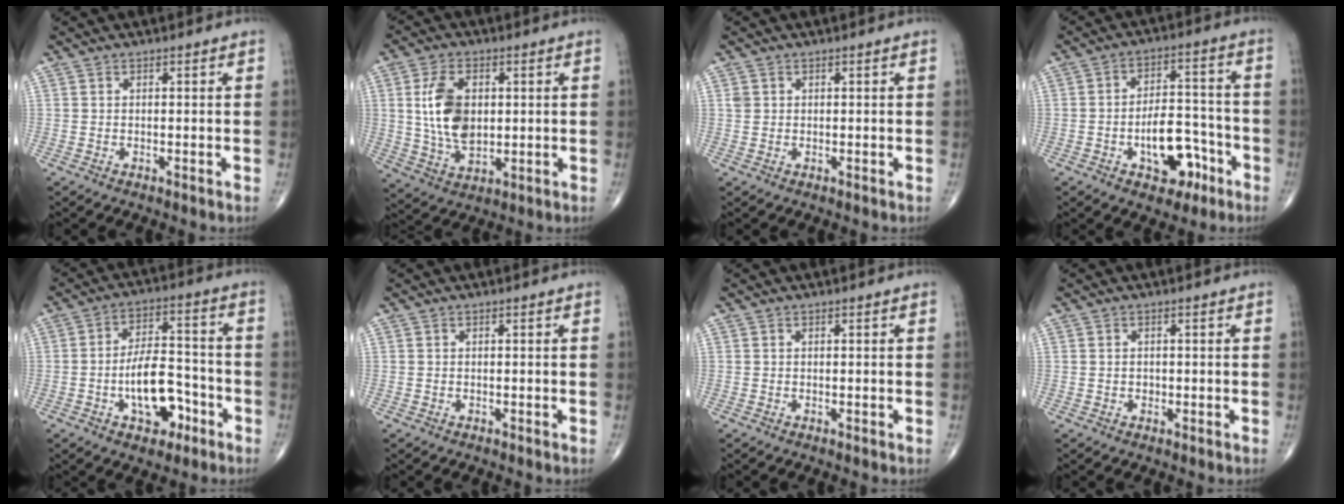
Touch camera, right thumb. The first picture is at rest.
{"total": 11.3, "force": [1.6, 6.8, 8.9], "torque": [-0.160, -0.009, 0.037]}
{"total": 1.2, "force": [0.4, 1.1, 0.5], "torque": [-0.005, 0.001, 0.007]}
{"total": 11.2, "force": [-4.7, 6.3, 7.9], "torque": [-0.092, 0.048, -0.066]}
{"total": 11.7, "force": [-4.3, 6.3, 8.9], "torque": [-0.123, 0.042, -0.068]}
{"total": 0.0}
{"total": 0.0}
{"total": 1.0, "force": [-0.1, 0.9, 0.5], "torque": [-0.006, 0.002, -0.001]}